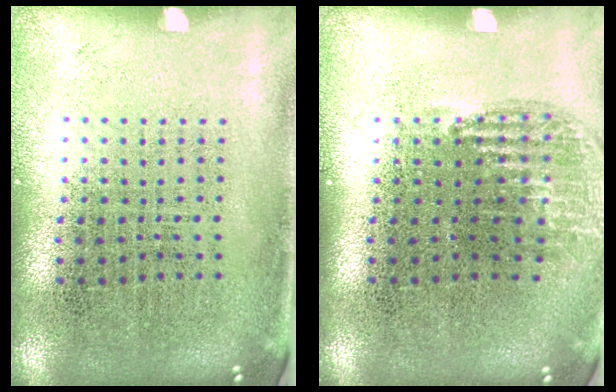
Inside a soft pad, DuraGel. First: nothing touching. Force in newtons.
{"total": 0.9, "press": 0.9, "slide": 0.2}